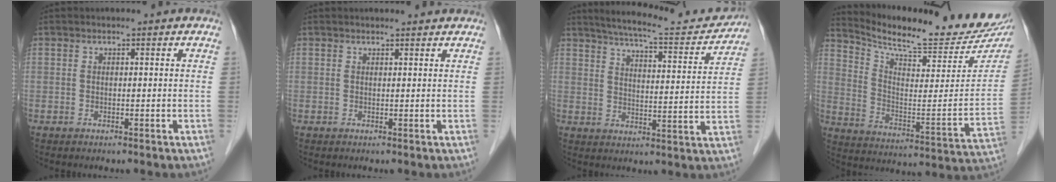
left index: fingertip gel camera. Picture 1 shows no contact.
{"total": 1.4, "force": [1.4, 0.1, 0.2], "torque": [-0.005, 0.003, 0.007]}
{"total": 13.5, "force": [12.7, 1.1, 4.5], "torque": [-0.070, -0.021, 0.165]}
{"total": 19.7, "force": [18.3, 2.2, 6.9], "torque": [-0.119, -0.079, 0.251]}